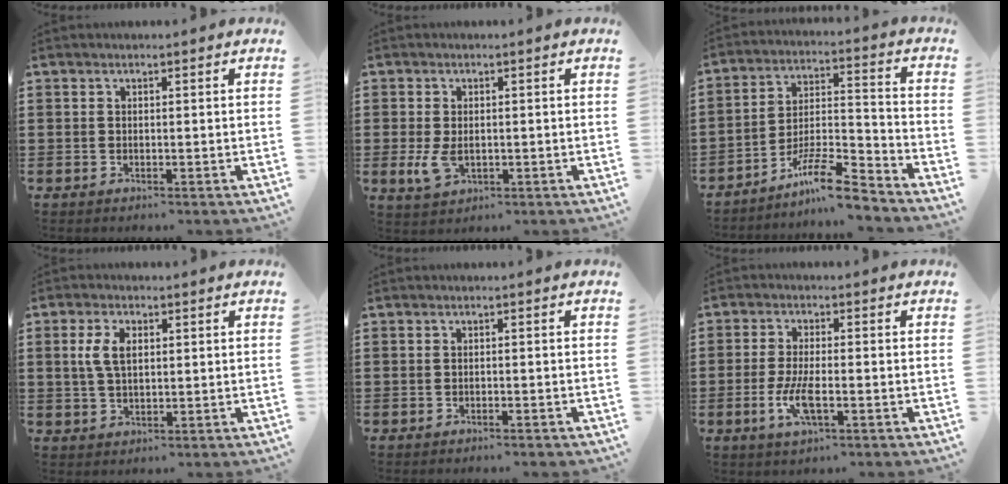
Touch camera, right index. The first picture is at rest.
{"total": 3.5, "force": [-0.4, 2.0, 2.8], "torque": [-0.072, -0.005, -0.010]}
{"total": 10.7, "force": [-8.9, 1.5, 5.7], "torque": [-0.098, 0.023, -0.171]}
{"total": 4.6, "force": [1.0, 2.5, 3.7], "torque": [-0.087, 0.009, 0.013]}
{"total": 0.7, "force": [-0.7, 0.0, 0.2], "torque": [-0.005, -0.003, -0.014]}
{"total": 5.4, "force": [-1.7, 1.6, 4.9], "torque": [-0.107, -0.009, -0.035]}